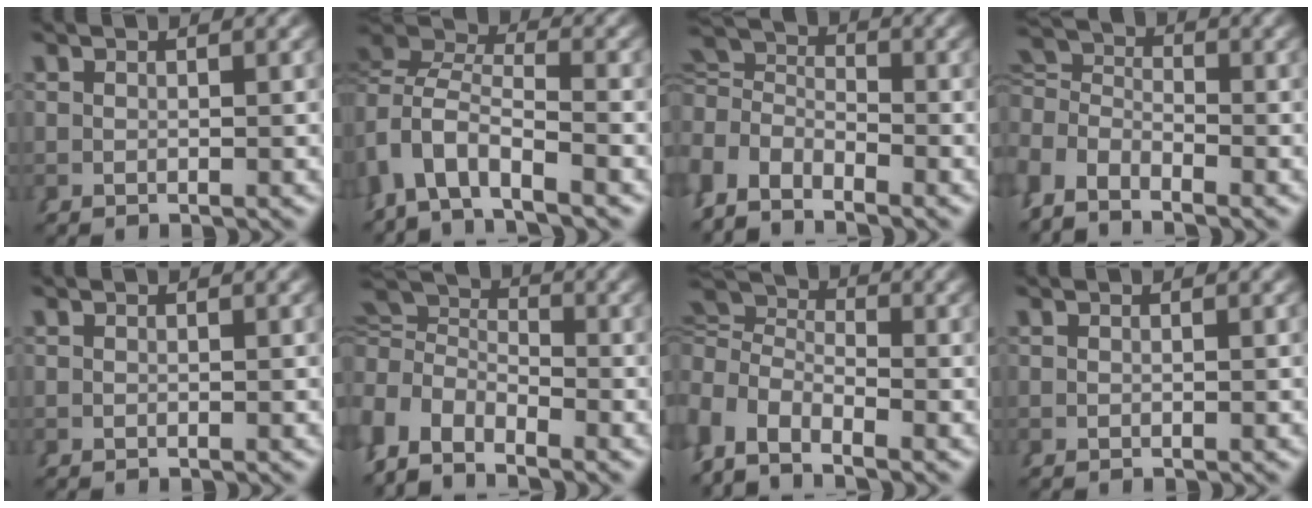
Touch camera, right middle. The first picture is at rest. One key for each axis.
{"total": 7.1, "fx": -0.8, "fy": 5.4, "fz": 4.4, "tx": -0.111, "ty": -0.015, "tz": -0.026}
{"total": 5.7, "fx": 0.6, "fy": 4.9, "fz": 2.9, "tx": -0.068, "ty": -0.011, "tz": 0.004}
{"total": 4.7, "fx": 0.4, "fy": 4.2, "fz": 2.2, "tx": -0.056, "ty": -0.010, "tz": -0.001}
{"total": 0.0}
{"total": 7.5, "fx": 0.8, "fy": 6.2, "fz": 4.1, "tx": -0.092, "ty": -0.016, "tz": 0.009}
{"total": 7.9, "fx": 0.4, "fy": 6.6, "fz": 4.2, "tx": -0.102, "ty": -0.012, "tz": -0.001}
{"total": 0.0}